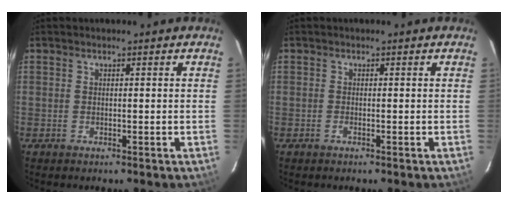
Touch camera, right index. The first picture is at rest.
{"total": 0.6, "force": [-0.2, 0.0, 0.5], "torque": [-0.009, 0.001, -0.006]}